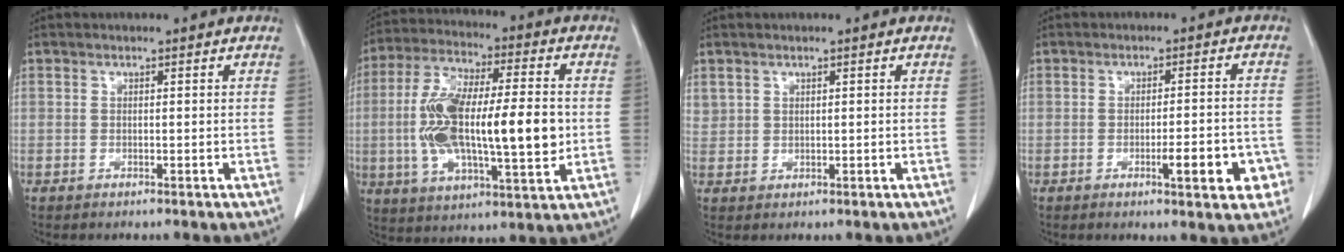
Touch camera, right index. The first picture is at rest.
{"total": 19.3, "force": [-0.9, 5.3, 18.6], "torque": [-0.357, 0.005, -0.015]}
{"total": 1.6, "force": [1.1, 1.1, 0.3], "torque": [-0.002, 0.005, 0.024]}
{"total": 7.0, "force": [-2.7, 1.4, 6.3], "torque": [-0.079, 0.002, -0.031]}